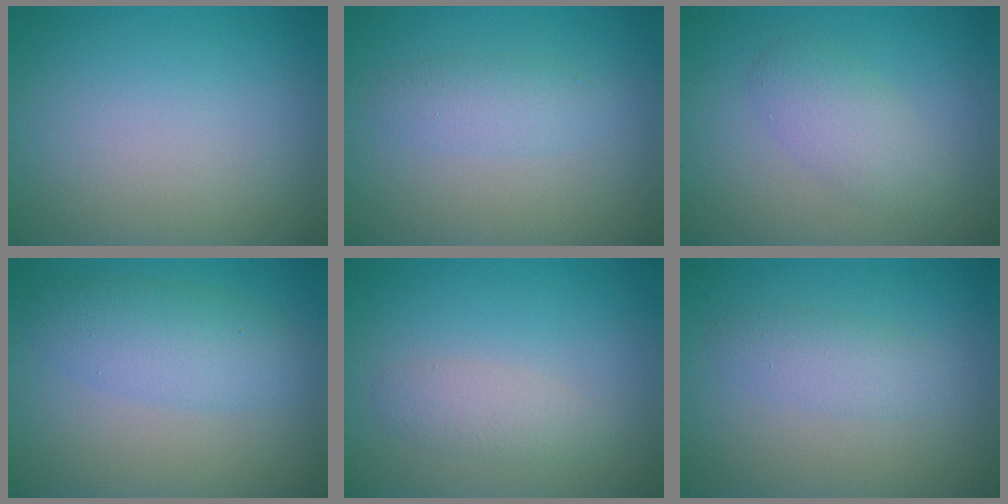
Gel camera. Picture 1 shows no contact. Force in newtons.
{"total": 1.9, "press": 1.9, "slide": 0.0}
{"total": 2.6, "press": 2.6, "slide": 0.2}
{"total": 3.7, "press": 3.7, "slide": 0.1}
{"total": 1.7, "press": 1.7, "slide": 0.1}
{"total": 1.9, "press": 1.9, "slide": 0.1}